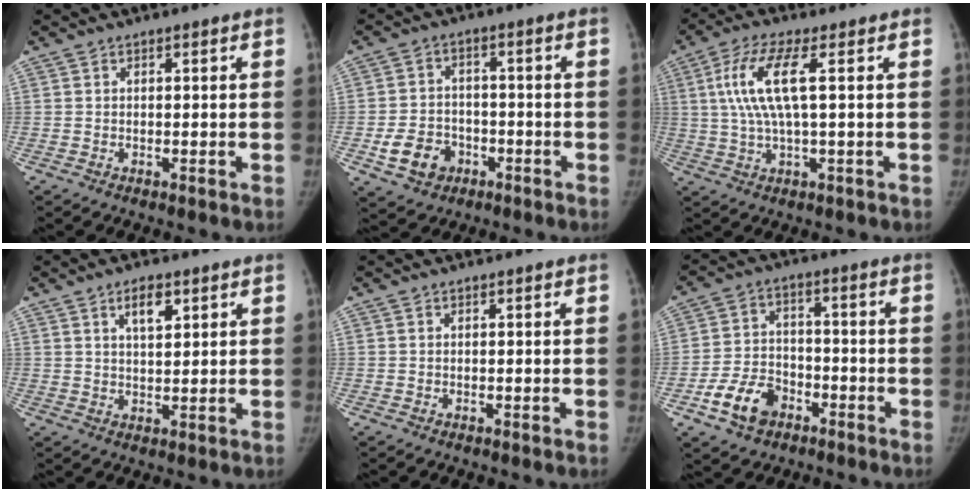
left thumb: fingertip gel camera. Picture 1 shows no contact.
{"total": 8.1, "force": [-3.4, 6.5, 3.5], "torque": [-0.045, 0.022, -0.053]}
{"total": 9.6, "force": [2.0, 2.1, 9.2], "torque": [-0.218, 0.010, 0.039]}
{"total": 4.7, "force": [2.5, 2.1, 3.4], "torque": [-0.045, -0.014, 0.041]}
{"total": 0.0}
{"total": 9.6, "force": [-5.1, 6.6, 4.7], "torque": [-0.068, 0.028, -0.091]}